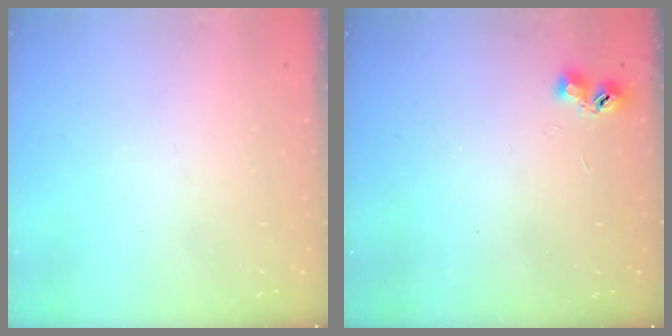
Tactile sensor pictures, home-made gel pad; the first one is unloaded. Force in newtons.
{"total": 5.7, "press": 5.6, "slide": 0.9}